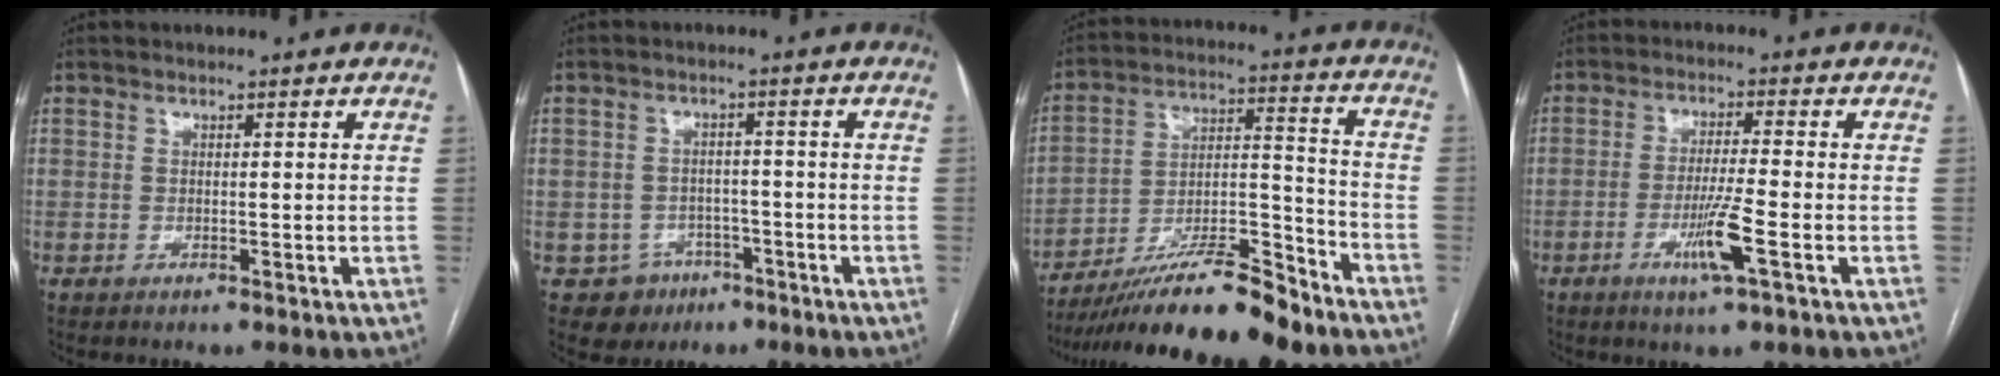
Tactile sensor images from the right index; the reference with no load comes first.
{"total": 5.4, "force": [-2.7, 4.6, 0.2], "torque": [0.004, 0.014, -0.034]}
{"total": 18.0, "force": [-14.8, 2.0, 10.1], "torque": [-0.168, 0.004, -0.257]}
{"total": 6.8, "force": [-2.7, -0.3, 6.2], "torque": [-0.118, -0.013, -0.050]}